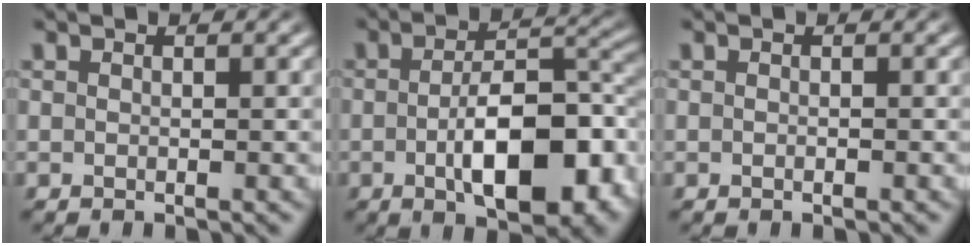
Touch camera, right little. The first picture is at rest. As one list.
[{"total": 9.2, "force": [-2.6, 3.5, 8.1], "torque": [-0.109, -0.015, -0.035]}, {"total": 0.0}]